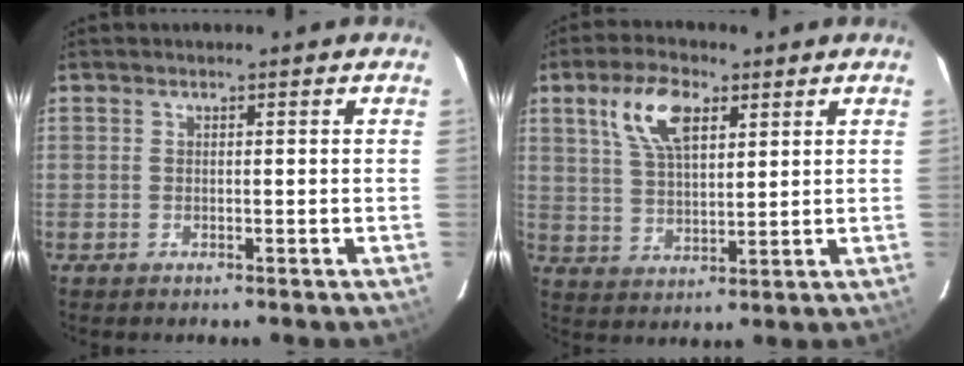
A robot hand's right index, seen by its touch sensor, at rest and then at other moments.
{"total": 9.9, "force": [4.7, 4.7, 7.4], "torque": [-0.141, 0.018, 0.093]}